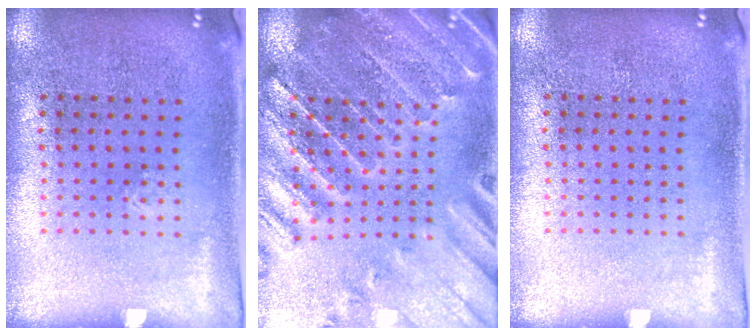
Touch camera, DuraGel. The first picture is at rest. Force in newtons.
{"total": 1.6, "press": 1.6, "slide": 0.3}
{"total": 0.0}